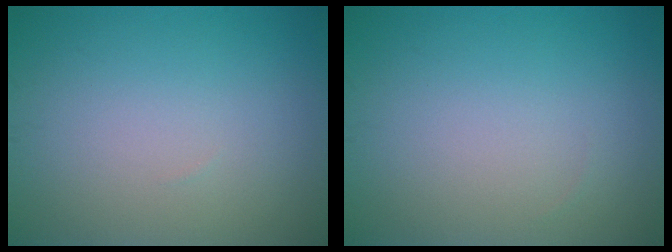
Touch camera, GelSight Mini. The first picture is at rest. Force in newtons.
{"total": 0.0}